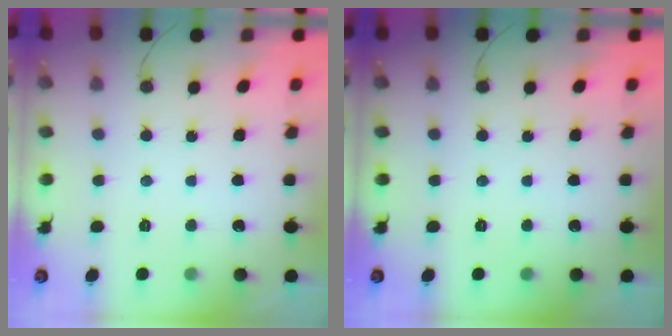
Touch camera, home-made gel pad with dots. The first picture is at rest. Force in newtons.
{"total": 0.0}